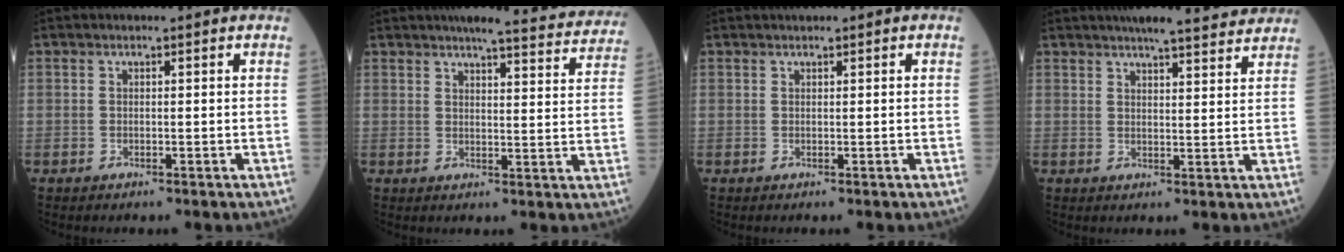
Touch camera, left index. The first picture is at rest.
{"total": 14.7, "force": [13.7, 1.7, 5.1], "torque": [-0.050, -0.022, 0.144]}
{"total": 1.1, "force": [0.8, 0.2, 0.7], "torque": [-0.014, 0.018, 0.014]}
{"total": 12.3, "force": [11.1, 1.4, 5.3], "torque": [-0.067, 0.011, 0.131]}